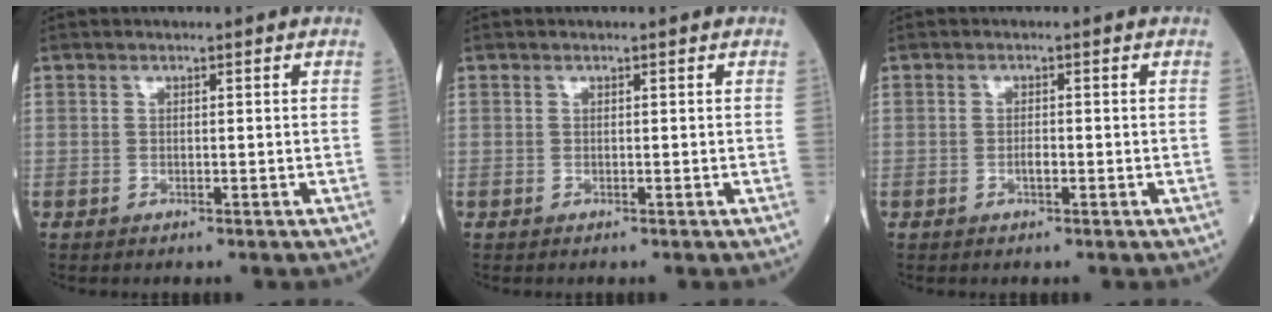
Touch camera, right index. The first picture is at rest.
{"total": 0.0}
{"total": 1.1, "force": [-0.4, 0.3, 1.0], "torque": [-0.021, 0.001, -0.006]}